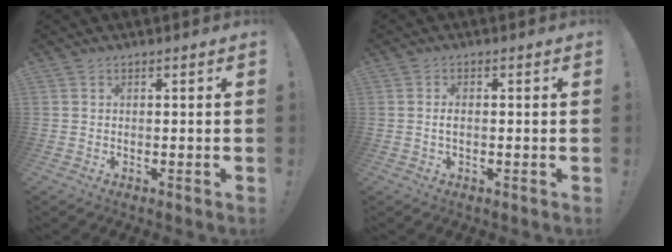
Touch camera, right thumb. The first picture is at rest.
{"total": 1.6, "force": [-0.3, 0.7, 1.4], "torque": [-0.033, 0.006, -0.004]}